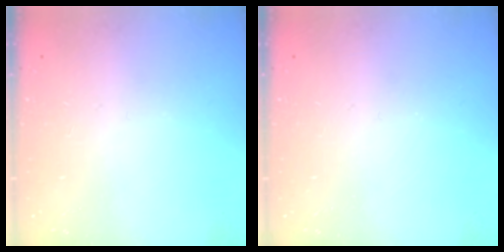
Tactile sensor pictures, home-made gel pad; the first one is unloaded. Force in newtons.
{"total": 0.0}